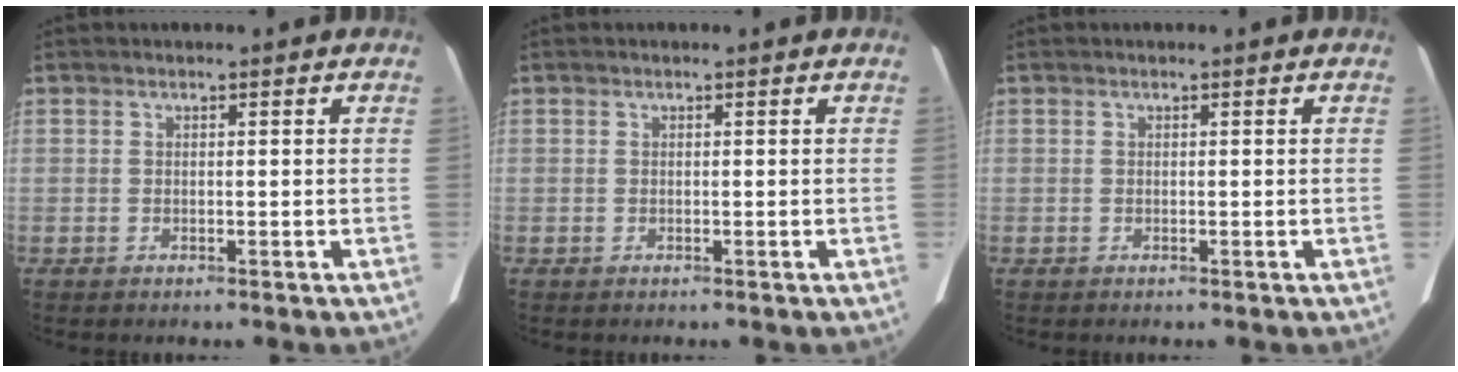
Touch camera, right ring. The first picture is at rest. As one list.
[{"total": 0.0}, {"total": 0.0}]